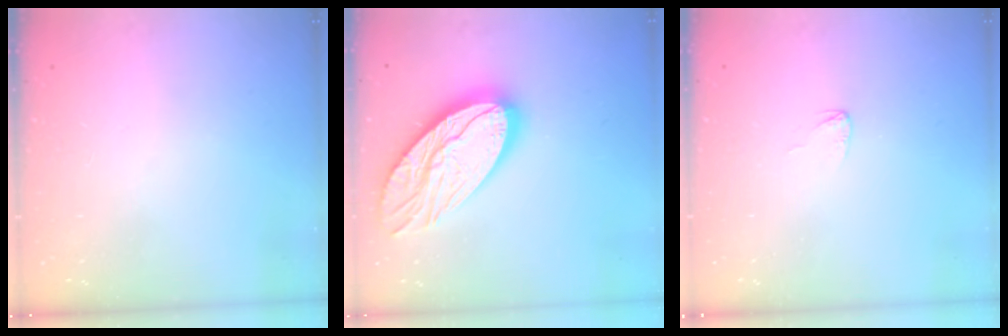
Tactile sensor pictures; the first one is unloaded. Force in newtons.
{"total": 20.4, "press": 20.3, "slide": 1.7}
{"total": 2.9, "press": 2.9, "slide": 0.2}